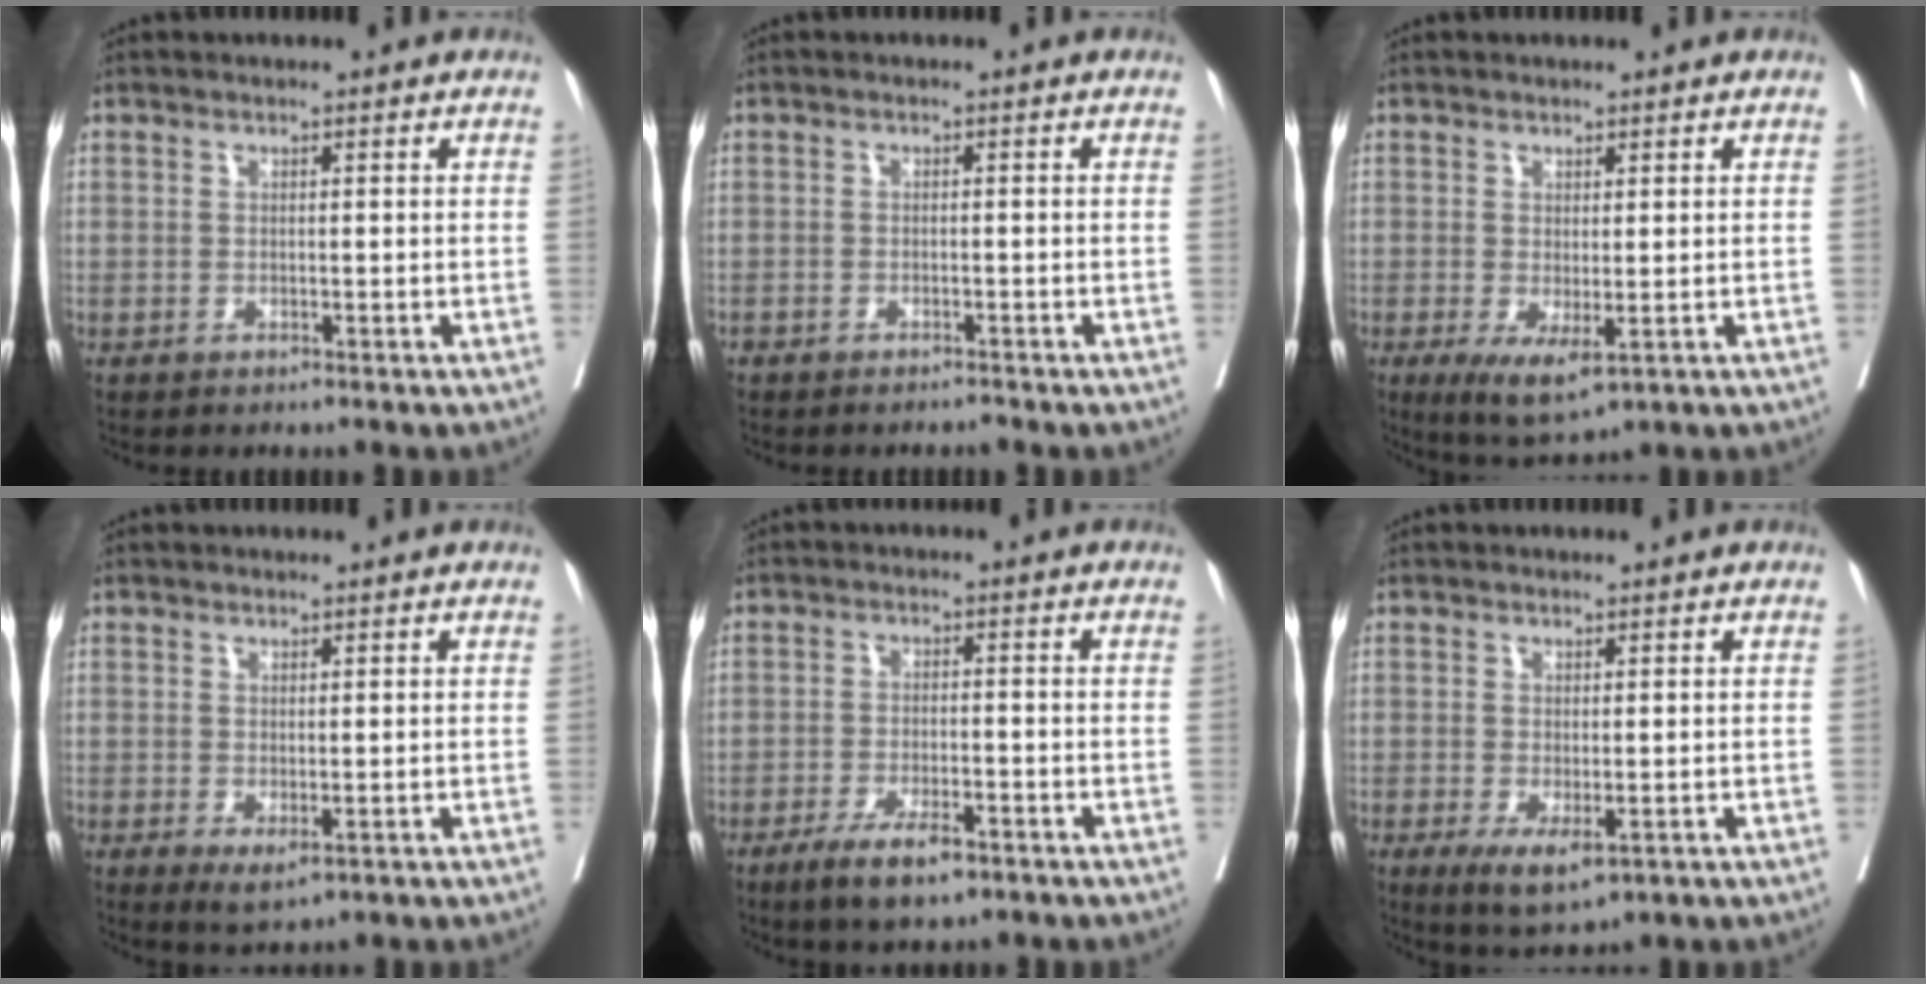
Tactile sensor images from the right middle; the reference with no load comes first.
{"total": 1.0, "force": [-1.0, 0.1, 0.3], "torque": [-0.007, -0.002, -0.016]}
{"total": 5.2, "force": [-1.4, 1.9, 4.7], "torque": [-0.081, -0.017, -0.009]}
{"total": 2.2, "force": [-0.4, 1.1, 1.9], "torque": [-0.030, -0.007, 0.004]}
{"total": 5.9, "force": [-3.8, 1.5, 4.2], "torque": [-0.081, -0.008, -0.061]}
{"total": 4.8, "force": [-1.8, 1.8, 4.0], "torque": [-0.066, -0.014, -0.018]}